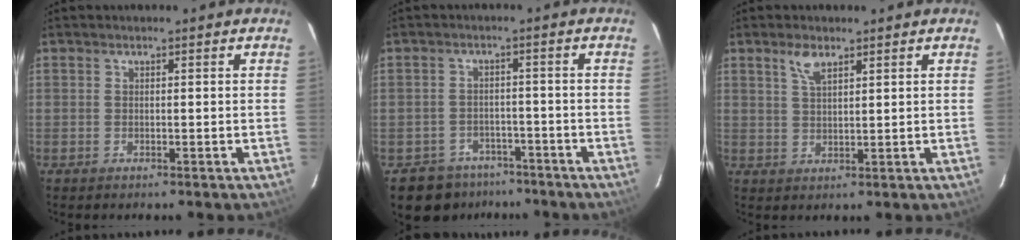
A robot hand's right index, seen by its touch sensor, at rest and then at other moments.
{"total": 7.4, "force": [-5.4, 5.1, 0.6], "torque": [-0.027, 0.023, -0.072]}
{"total": 3.6, "force": [2.4, 1.4, 2.3], "torque": [-0.044, 0.003, 0.046]}